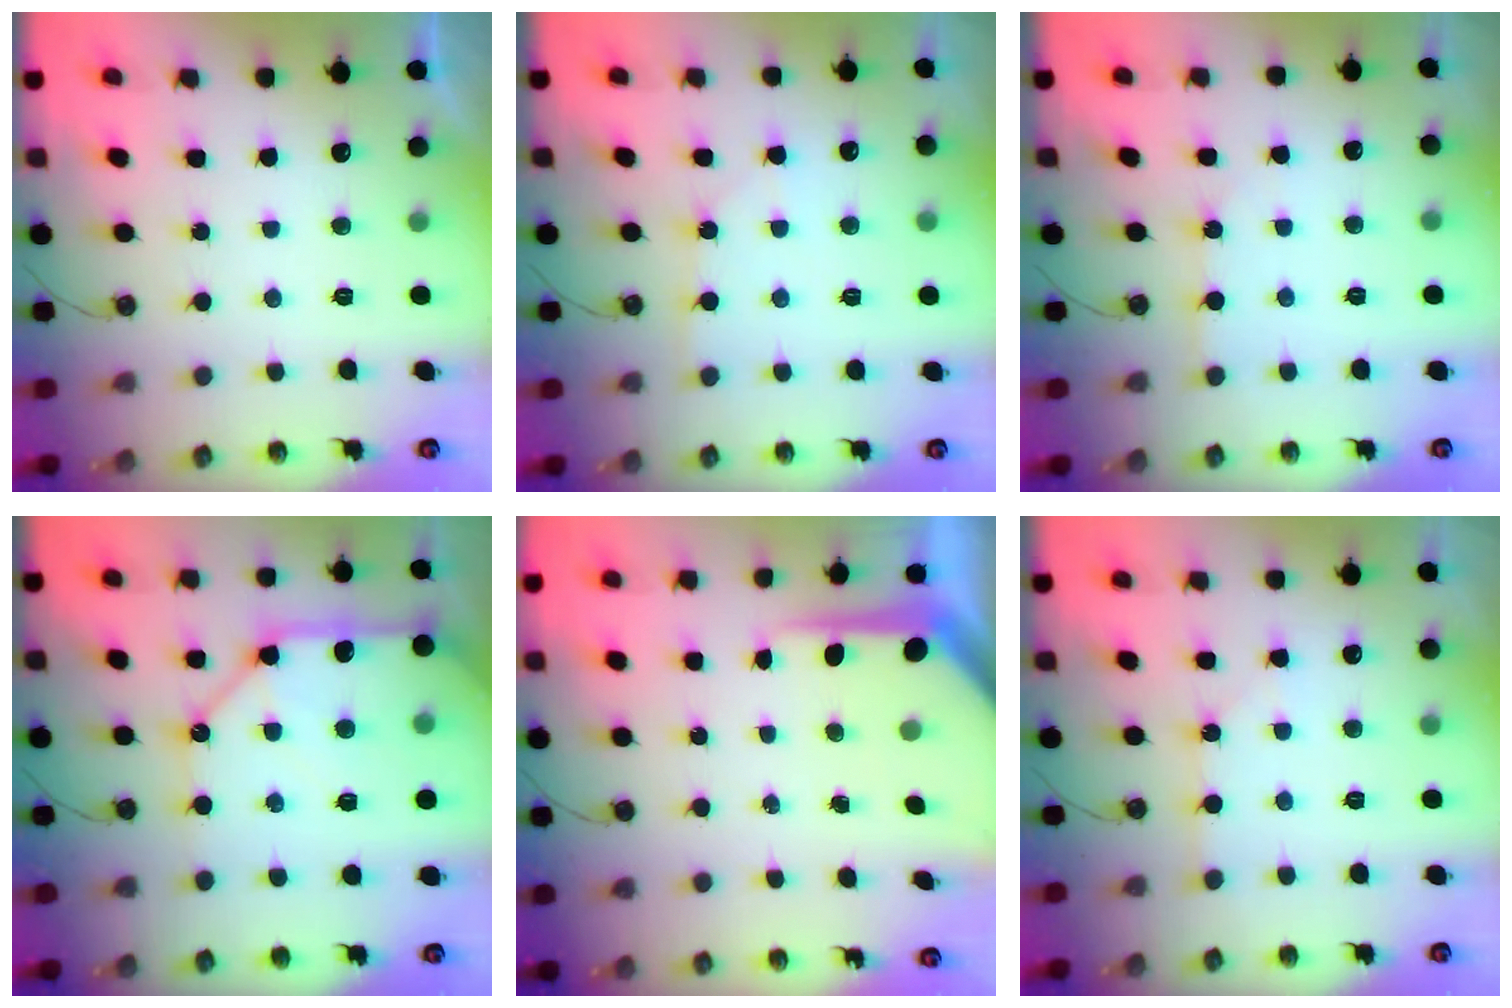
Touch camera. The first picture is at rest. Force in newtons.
{"total": 5.6, "press": 5.6, "slide": 0.7}
{"total": 3.2, "press": 3.2, "slide": 0.5}
{"total": 17.2, "press": 17.1, "slide": 2.2}
{"total": 7.8, "press": 7.7, "slide": 0.8}
{"total": 1.8, "press": 1.8, "slide": 0.3}